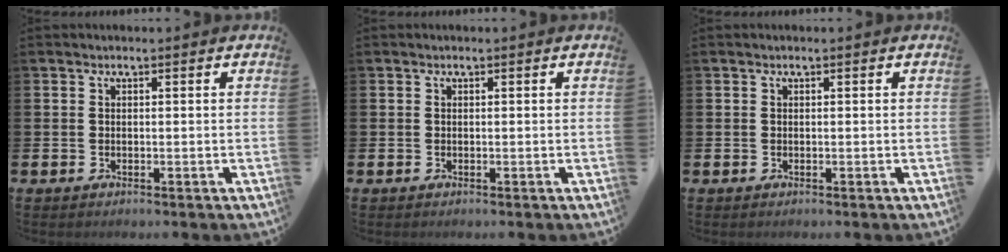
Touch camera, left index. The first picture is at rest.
{"total": 0.0}
{"total": 0.0}